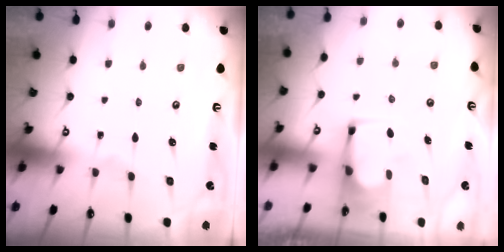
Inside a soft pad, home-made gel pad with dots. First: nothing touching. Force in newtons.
{"total": 2.4, "press": 2.4, "slide": 0.2}